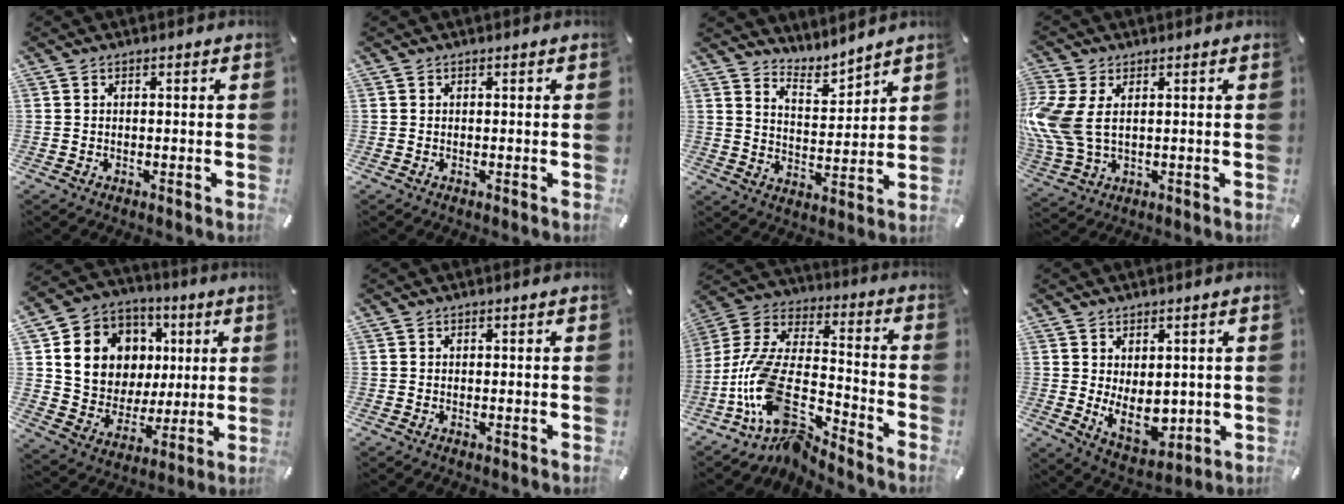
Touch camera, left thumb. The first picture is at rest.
{"total": 0.0}
{"total": 6.1, "force": [5.7, 2.1, -0.3], "torque": [-0.002, -0.057, 0.102]}
{"total": 10.1, "force": [1.6, 6.4, 7.6], "torque": [-0.192, -0.008, 0.030]}
{"total": 13.6, "force": [3.7, 12.4, 4.3], "torque": [-0.071, -0.016, 0.081]}
{"total": 0.0}
{"total": 17.0, "force": [-10.1, 8.0, 11.0], "torque": [-0.252, 0.016, -0.188]}
{"total": 9.3, "force": [0.4, 6.4, 6.7], "torque": [-0.100, -0.014, 0.009]}